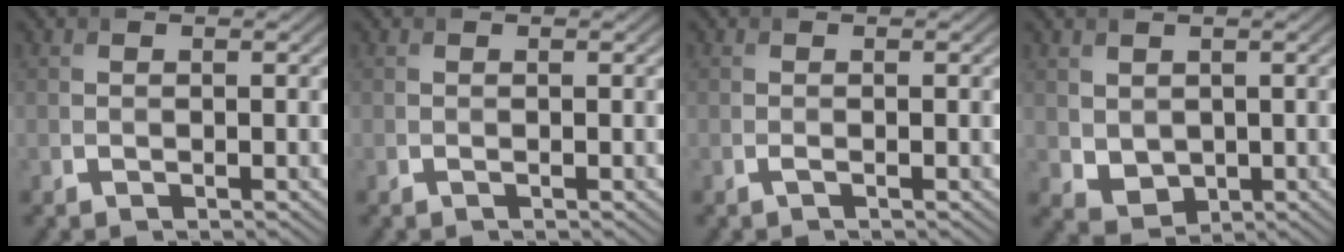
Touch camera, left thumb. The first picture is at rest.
{"total": 0.0}
{"total": 0.5, "force": [-0.2, 0.1, 0.5], "torque": [-0.013, -0.002, -0.005]}
{"total": 2.9, "force": [1.0, 2.3, 1.5], "torque": [-0.042, -0.010, 0.025]}